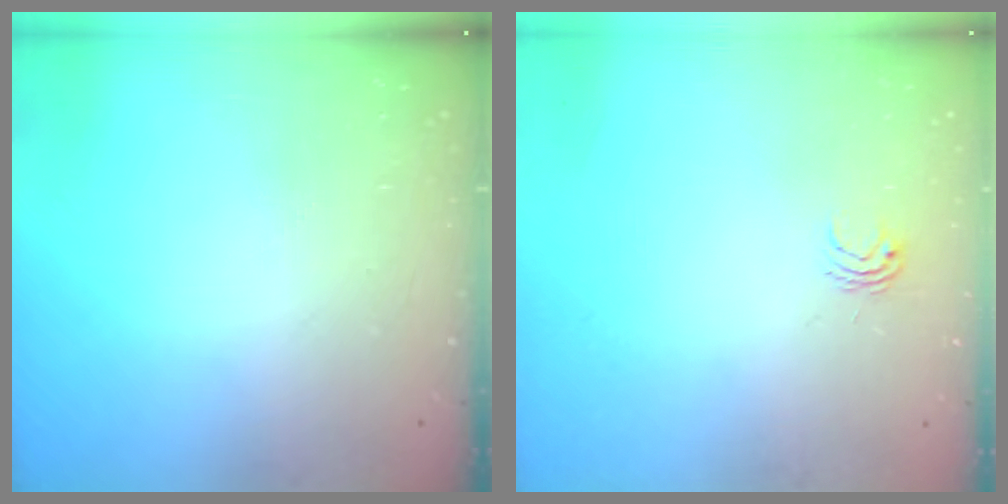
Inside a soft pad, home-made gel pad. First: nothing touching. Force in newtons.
{"total": 2.9, "press": 2.9, "slide": 0.2}